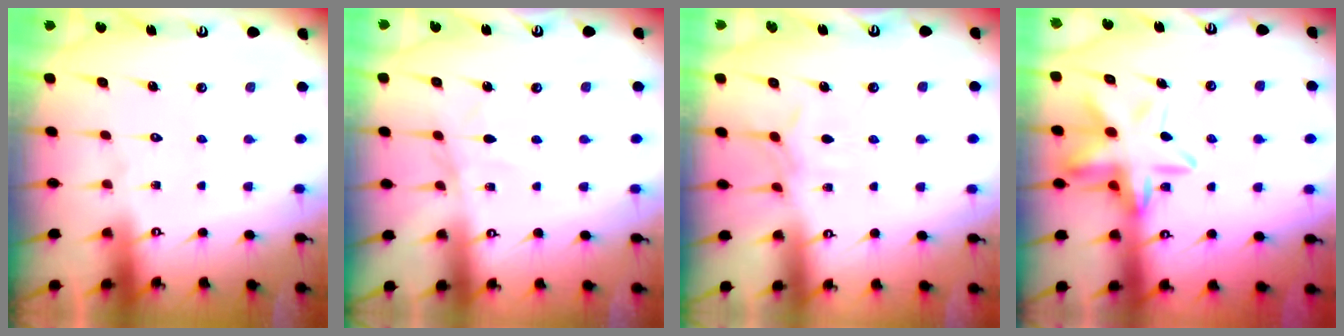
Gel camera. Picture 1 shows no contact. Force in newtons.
{"total": 3.1, "press": 3.1, "slide": 0.4}
{"total": 3.5, "press": 3.5, "slide": 0.7}
{"total": 13.2, "press": 13.1, "slide": 1.3}